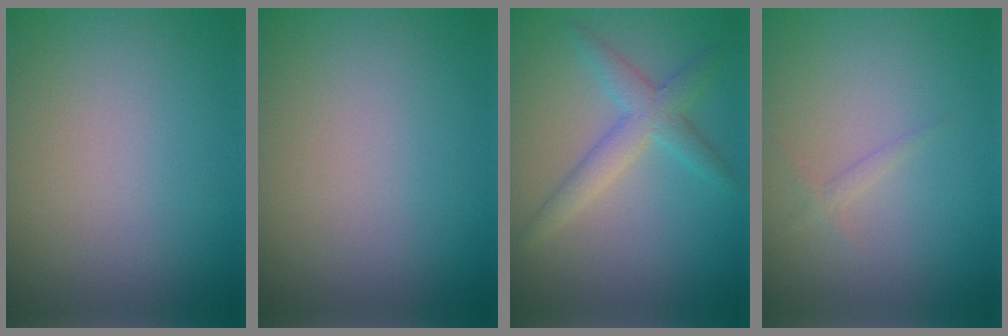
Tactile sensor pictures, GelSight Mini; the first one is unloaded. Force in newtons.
{"total": 0.0}
{"total": 3.3, "press": 3.3, "slide": 0.3}
{"total": 0.8, "press": 0.8, "slide": 0.1}